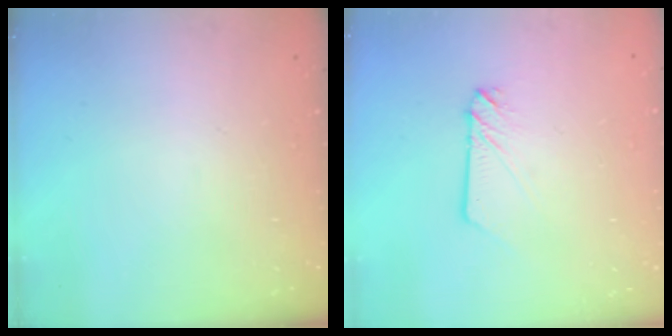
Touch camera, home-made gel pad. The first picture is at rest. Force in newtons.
{"total": 3.0, "press": 3.0, "slide": 0.2}